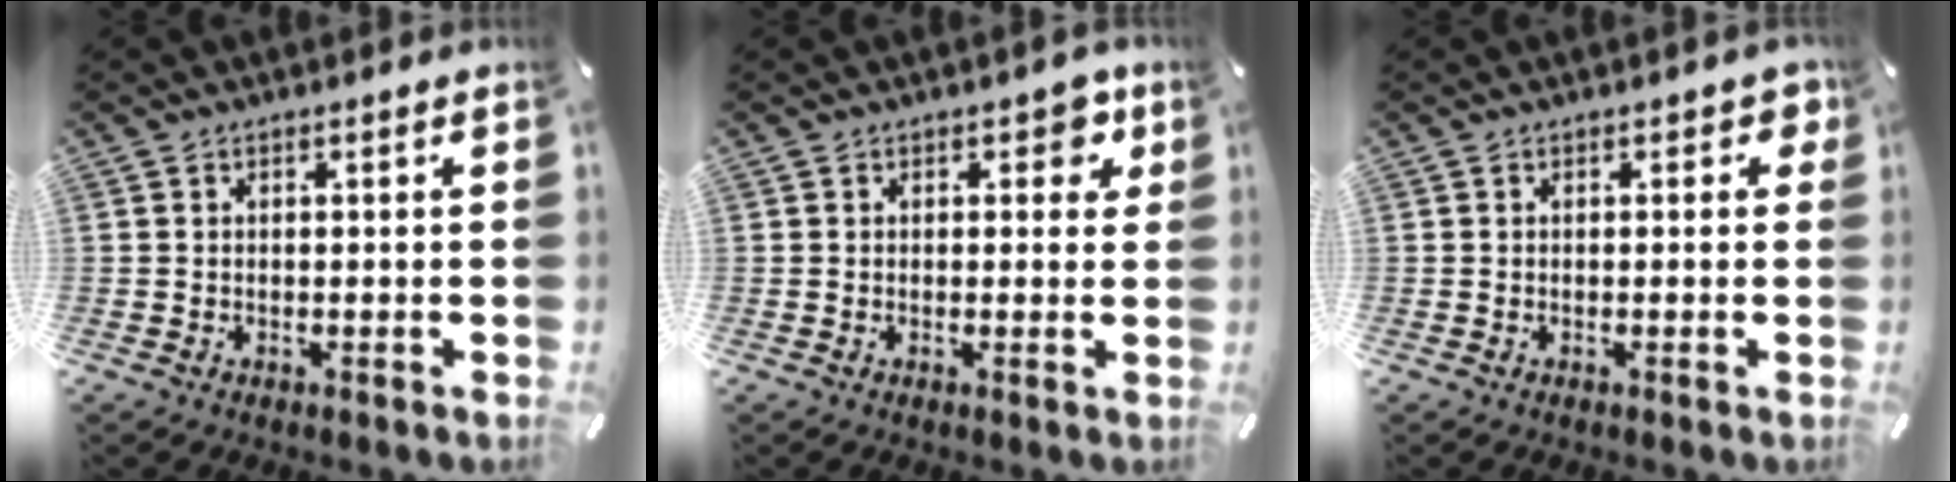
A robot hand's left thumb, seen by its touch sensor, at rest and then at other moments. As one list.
[{"total": 4.5, "force": [2.0, 2.8, 3.0], "torque": [-0.017, -0.005, 0.024]}, {"total": 2.0, "force": [0.4, 1.3, 1.4], "torque": [-0.012, 0.001, 0.002]}]